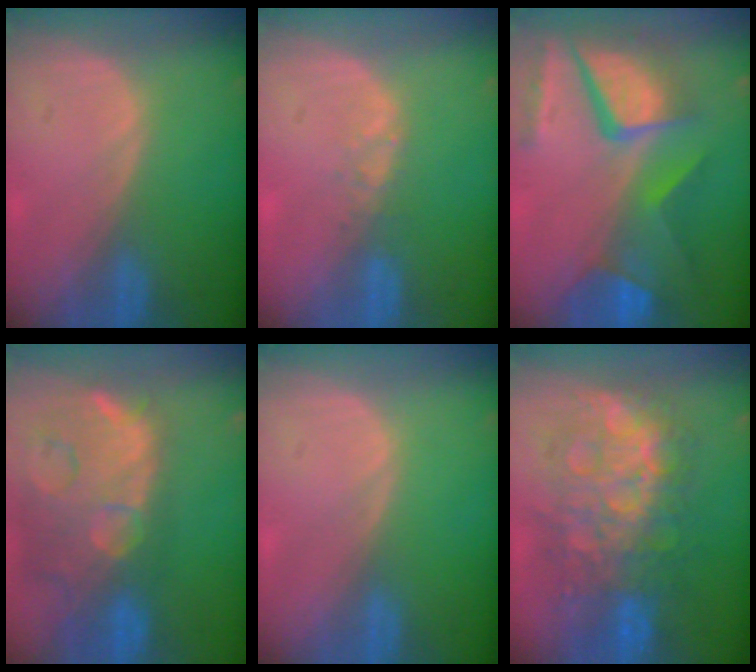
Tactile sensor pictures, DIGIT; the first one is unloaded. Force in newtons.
{"total": 1.4, "press": 1.4, "slide": 0.2}
{"total": 11.9, "press": 9.8, "slide": 6.8}
{"total": 14.9, "press": 12.0, "slide": 8.9}
{"total": 0.0}
{"total": 12.2, "press": 12.2, "slide": 1.3}